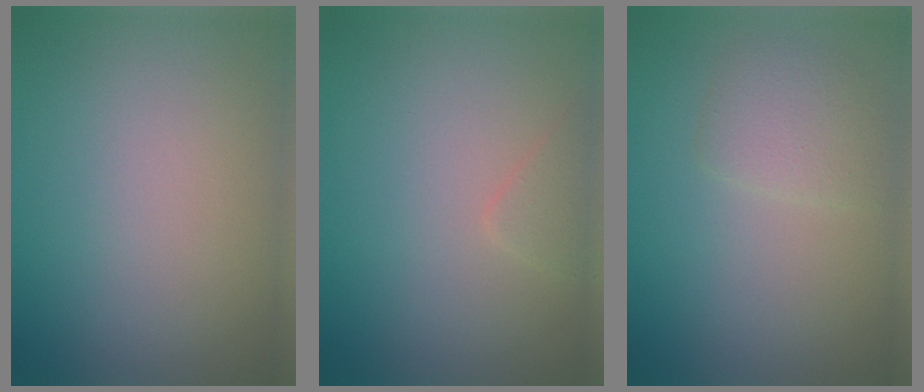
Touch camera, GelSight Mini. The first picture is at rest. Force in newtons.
{"total": 1.2, "press": 1.1, "slide": 0.1}
{"total": 2.4, "press": 2.4, "slide": 0.0}